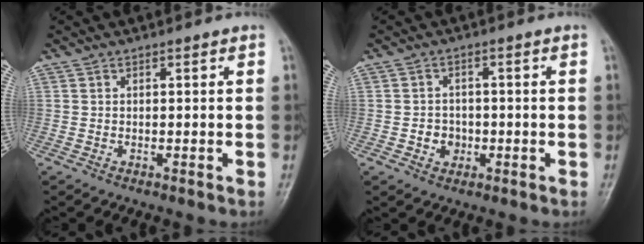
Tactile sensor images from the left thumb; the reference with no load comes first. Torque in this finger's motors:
{"motor_torque": [0.00, 0.02, 0.09, -0.05, 0.00]}